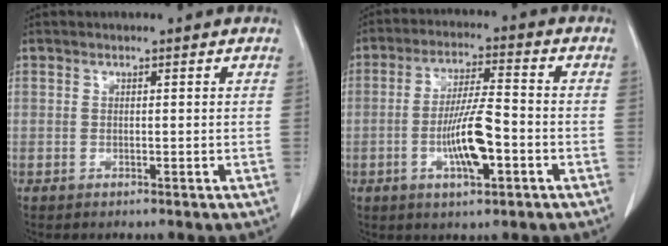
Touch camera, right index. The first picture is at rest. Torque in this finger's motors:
{"motor_torque": [0.22, -0.01, 0.29, 0.07]}